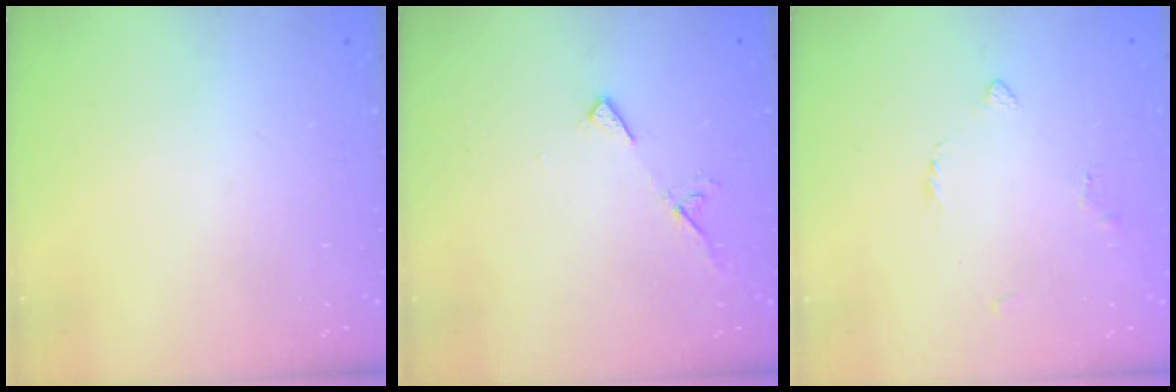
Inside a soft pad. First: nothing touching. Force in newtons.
{"total": 6.2, "press": 6.2, "slide": 0.7}
{"total": 2.8, "press": 2.7, "slide": 0.7}